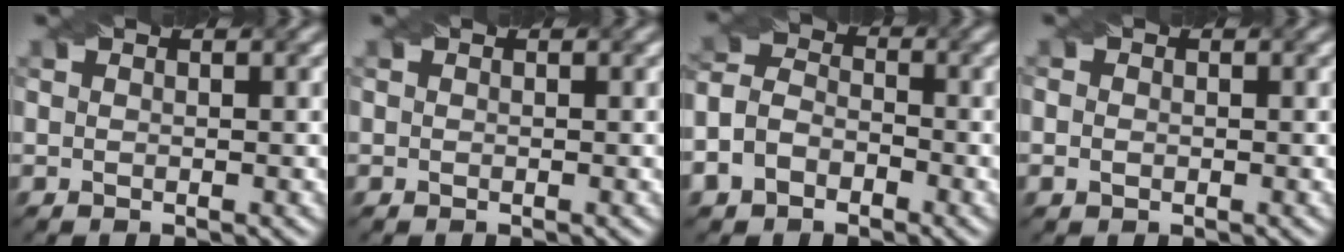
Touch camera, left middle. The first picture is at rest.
{"total": 0.0}
{"total": 4.5, "force": [-2.1, 3.3, 2.3], "torque": [-0.051, 0.007, -0.050]}
{"total": 1.3, "force": [-0.2, 1.0, 0.7], "torque": [-0.013, -0.001, -0.002]}